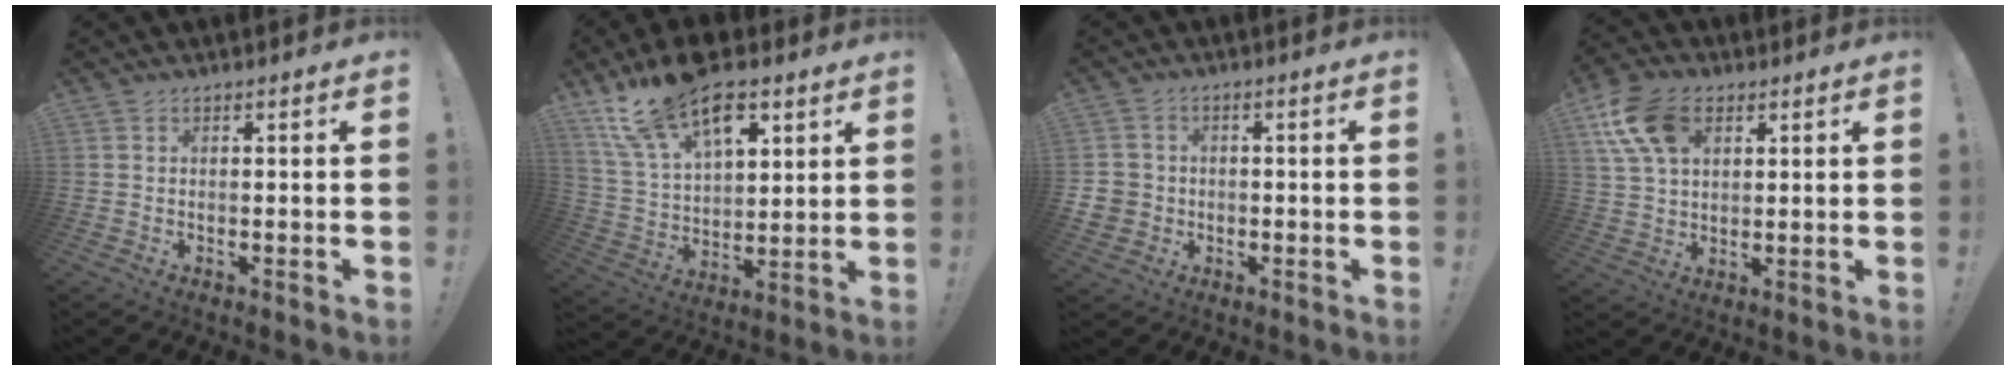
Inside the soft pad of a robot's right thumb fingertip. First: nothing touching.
{"total": 19.4, "force": [11.3, 10.4, 11.8], "torque": [-0.191, -0.065, 0.205]}
{"total": 5.1, "force": [-0.8, 4.8, 1.5], "torque": [-0.044, 0.011, -0.011]}
{"total": 14.1, "force": [5.7, 9.2, 9.0], "torque": [-0.175, -0.010, 0.113]}